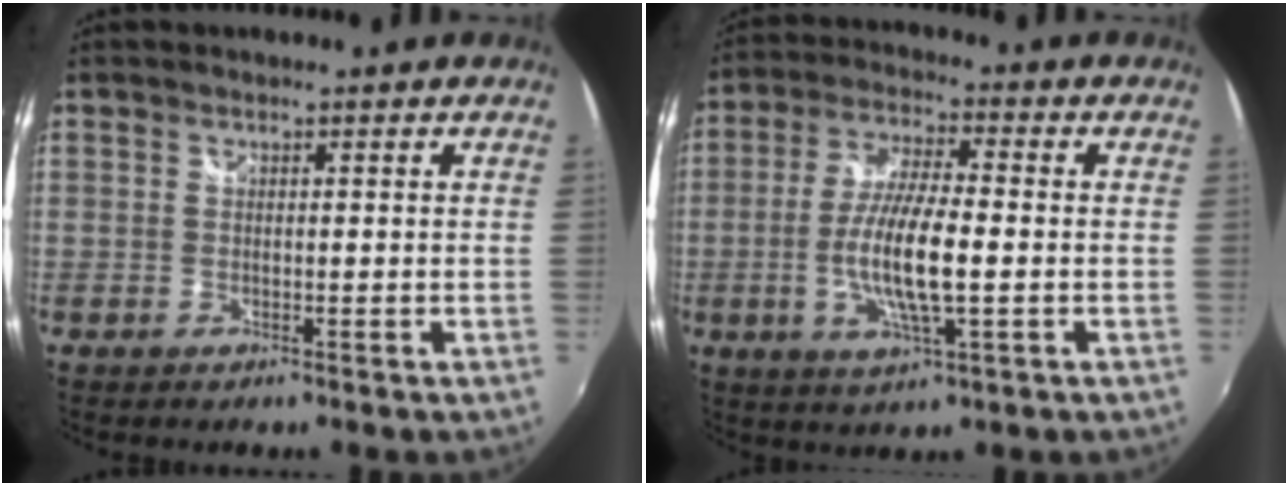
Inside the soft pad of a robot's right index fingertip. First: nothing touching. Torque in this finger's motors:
{"motor_torque": [0.69, 0.18, 0.51, 0.21]}